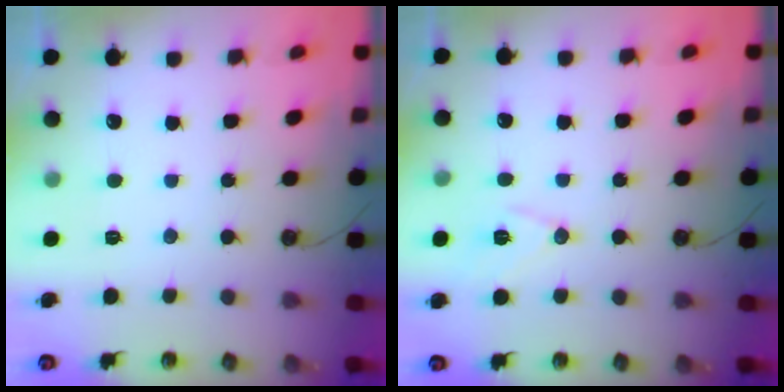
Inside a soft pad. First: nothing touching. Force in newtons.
{"total": 8.6, "press": 7.8, "slide": 3.6}